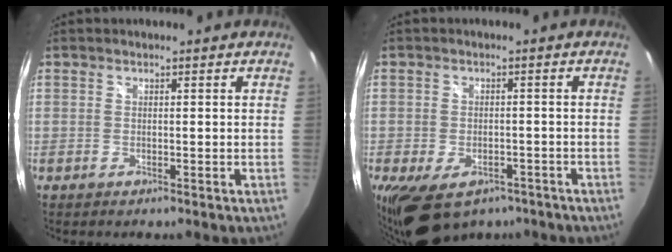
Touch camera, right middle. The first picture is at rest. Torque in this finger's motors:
{"motor_torque": [0.81, -0.90, 0.02, 0.03]}